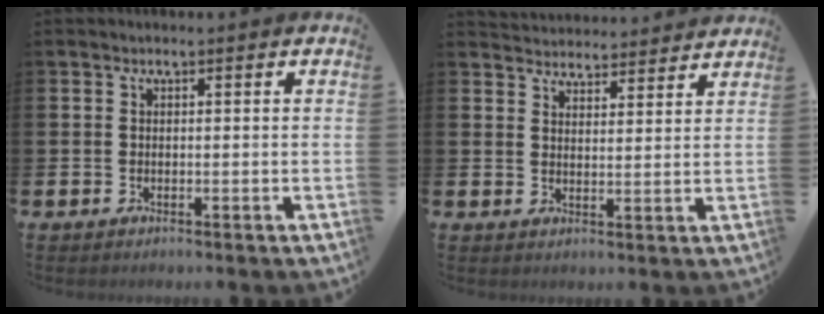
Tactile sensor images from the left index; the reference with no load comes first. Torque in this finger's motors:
{"motor_torque": [0.88, -1.27, 0.06, 0.00]}